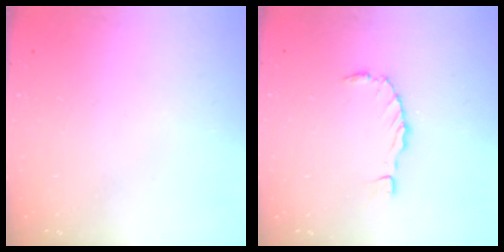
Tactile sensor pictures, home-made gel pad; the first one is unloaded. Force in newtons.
{"total": 0.0}